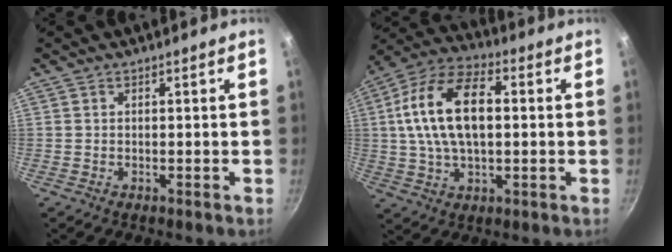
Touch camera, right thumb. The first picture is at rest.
{"total": 17.3, "force": [2.0, 9.5, 14.3], "torque": [-0.252, 0.024, 0.025]}